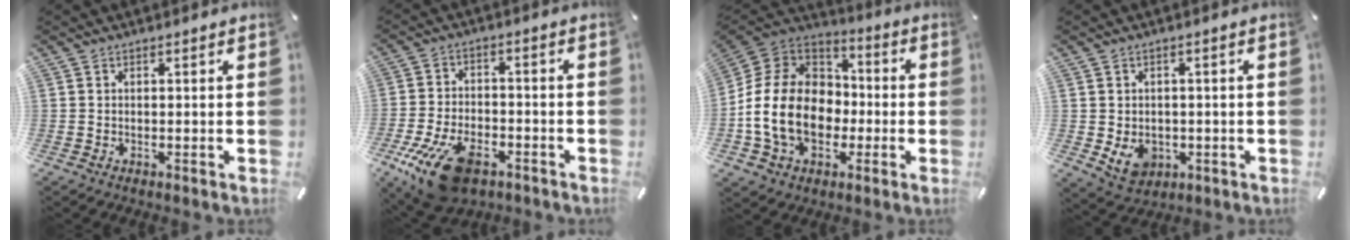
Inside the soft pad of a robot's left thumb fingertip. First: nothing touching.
{"total": 14.8, "force": [-8.4, 7.6, 9.6], "torque": [-0.190, 0.037, -0.142]}
{"total": 18.5, "force": [-4.4, 14.2, 11.0], "torque": [-0.241, 0.030, -0.073]}
{"total": 6.4, "force": [-1.3, 5.4, 3.1], "torque": [-0.049, 0.000, -0.023]}